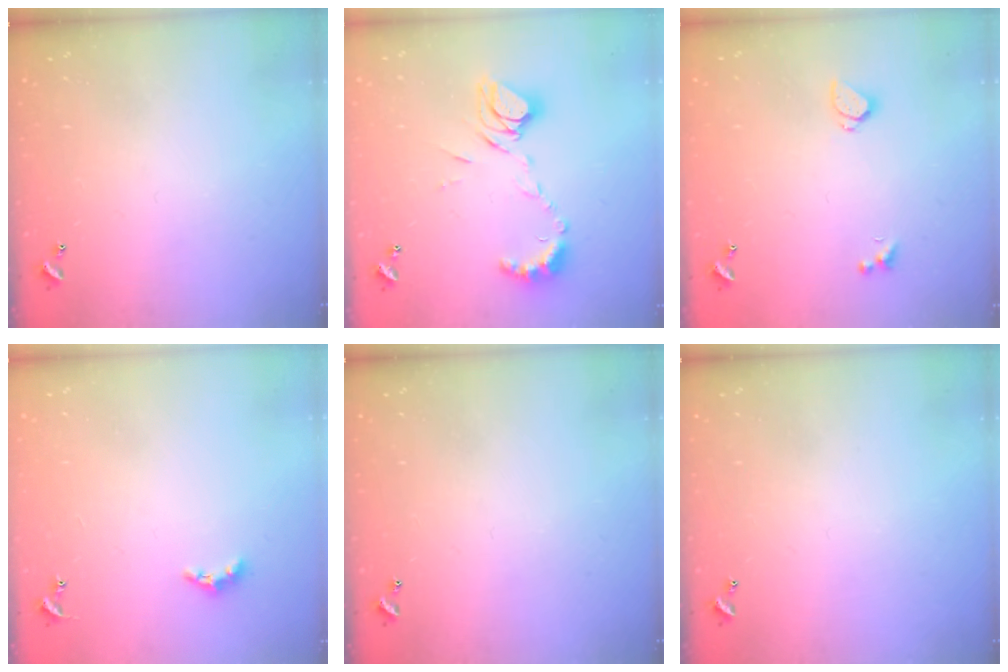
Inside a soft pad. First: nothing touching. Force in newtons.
{"total": 11.4, "press": 11.4, "slide": 1.0}
{"total": 1.4, "press": 1.2, "slide": 0.6}
{"total": 2.4, "press": 2.3, "slide": 0.5}
{"total": 0.0}
{"total": 0.0}